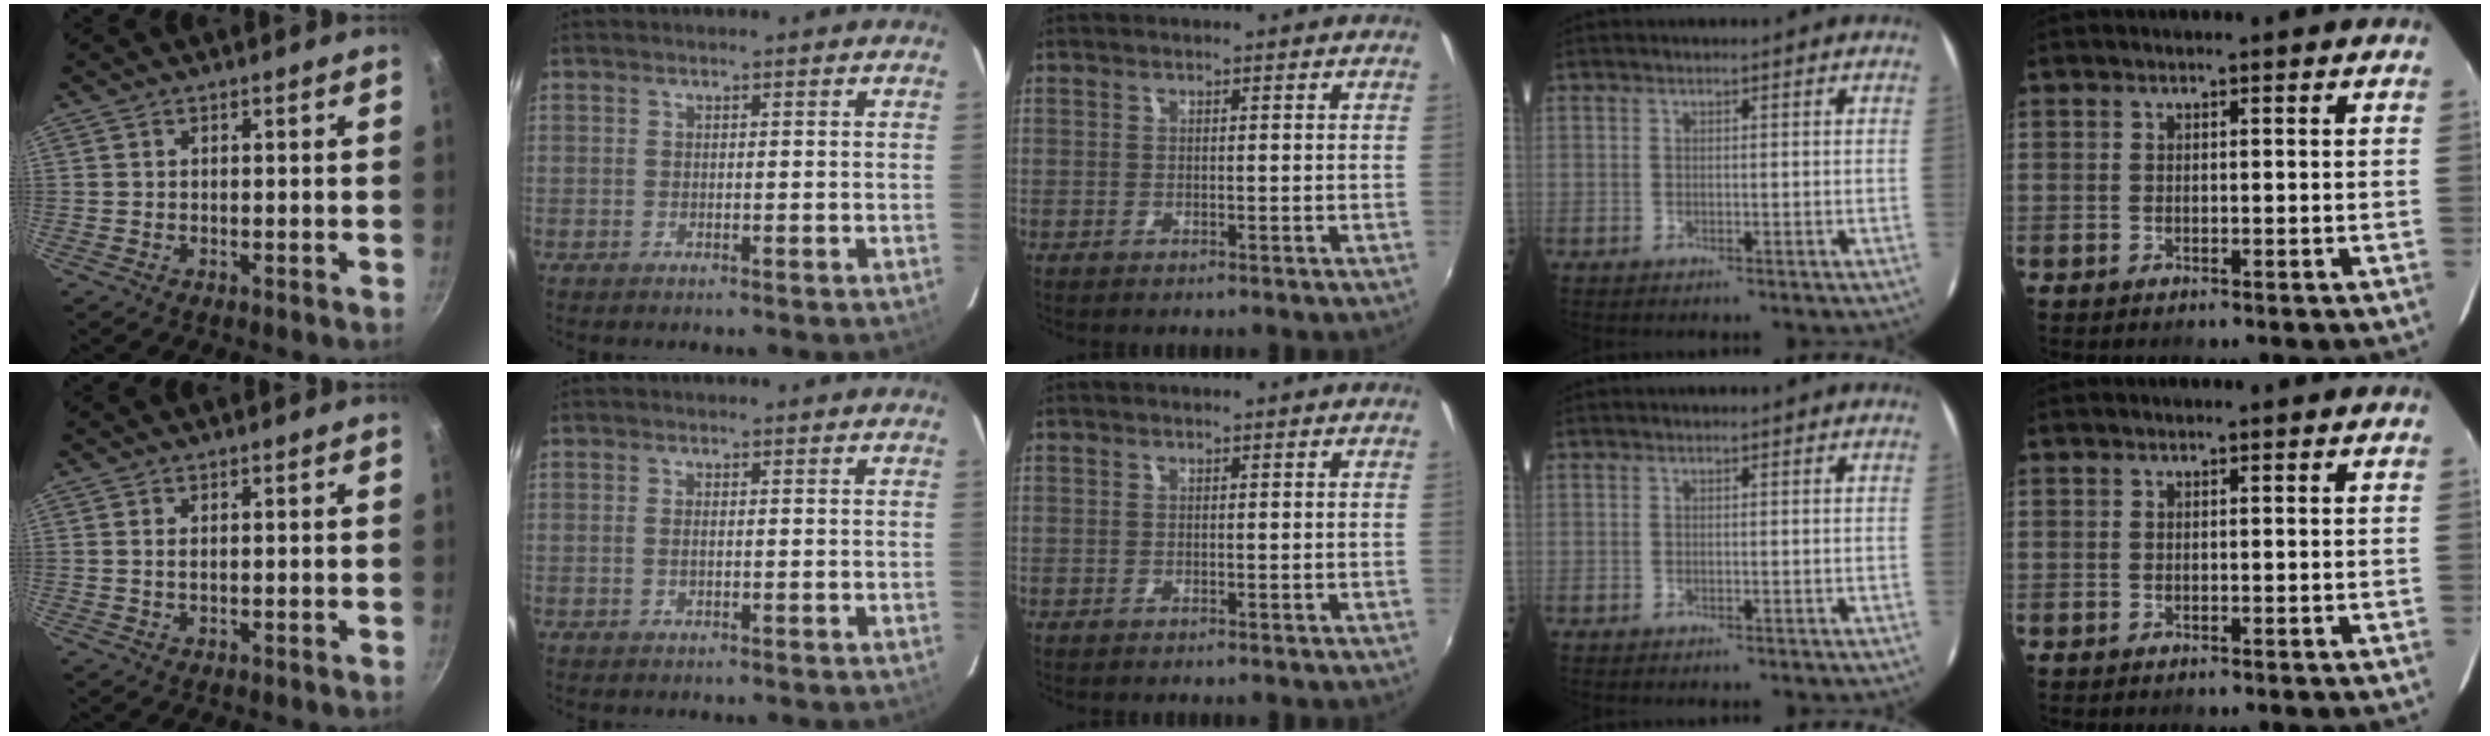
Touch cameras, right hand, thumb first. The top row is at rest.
{"thumb": {"total": 1.1, "force": [0.2, 0.5, 0.9], "torque": [-0.017, 0.000, 0.003]}, "index": {"total": 1.2, "force": [-0.1, 0.6, 1.1], "torque": [-0.022, 0.001, -0.003]}}